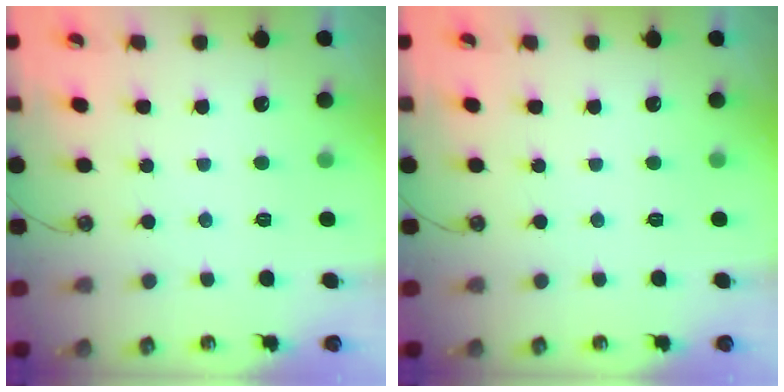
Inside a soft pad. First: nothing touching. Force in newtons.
{"total": 0.0}